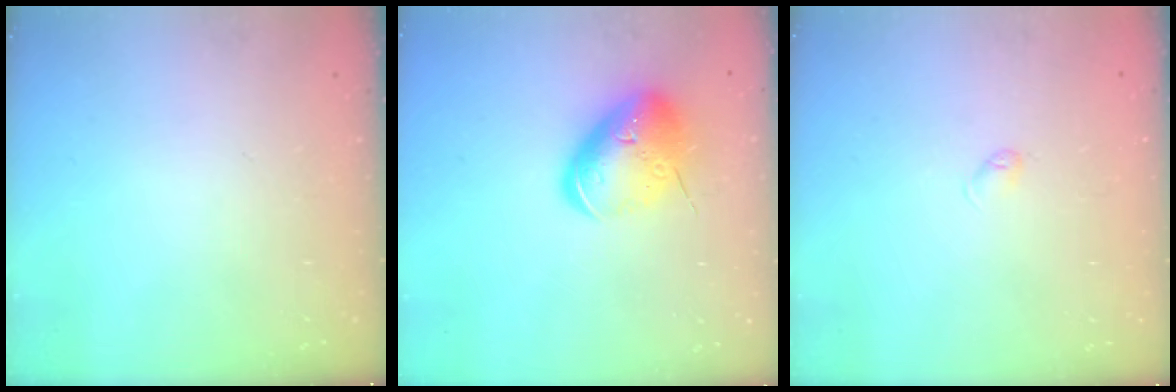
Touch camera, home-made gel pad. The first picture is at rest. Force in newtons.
{"total": 15.1, "press": 14.9, "slide": 2.5}
{"total": 3.0, "press": 2.9, "slide": 0.6}